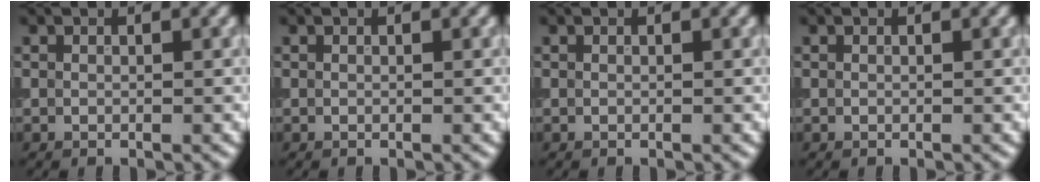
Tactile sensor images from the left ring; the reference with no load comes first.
{"total": 0.0}
{"total": 0.0}
{"total": 0.0}